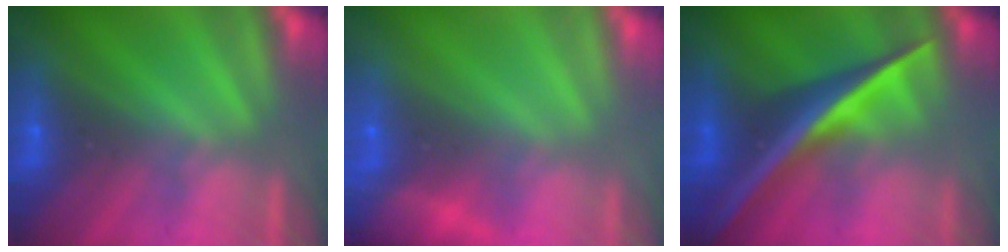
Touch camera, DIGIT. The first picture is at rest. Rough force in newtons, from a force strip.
{"total": 10.2}
{"total": 2.5}